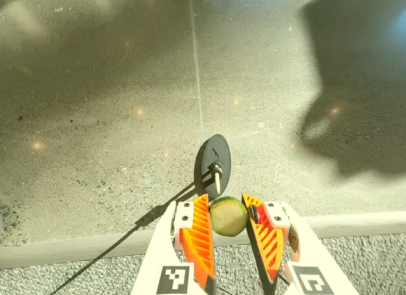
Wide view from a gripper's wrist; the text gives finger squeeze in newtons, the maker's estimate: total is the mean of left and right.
{"total": 8.2, "left": 7.9, "right": 8.5}